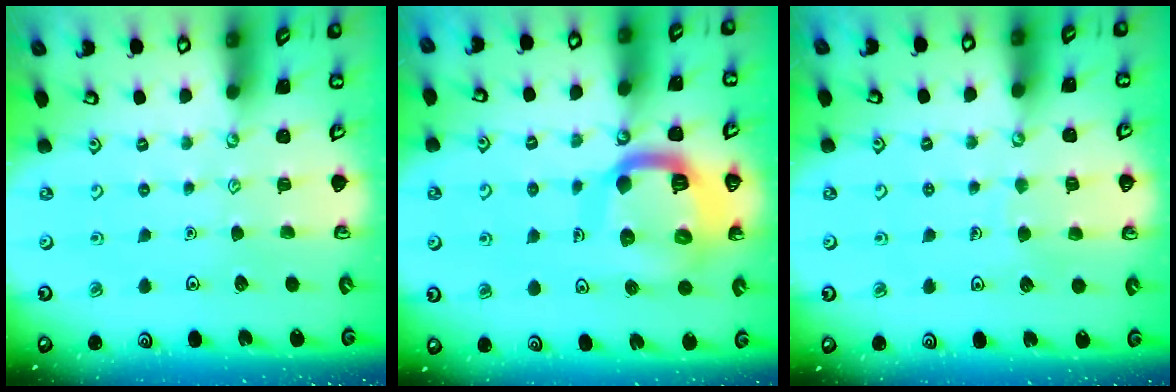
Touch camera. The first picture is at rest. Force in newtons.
{"total": 15.6, "press": 15.5, "slide": 1.8}
{"total": 4.7, "press": 4.7, "slide": 0.3}